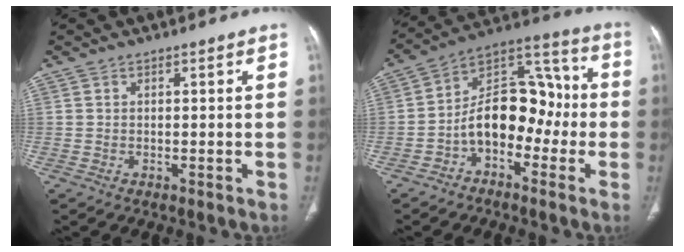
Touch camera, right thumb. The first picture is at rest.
{"total": 14.4, "force": [-3.3, 9.5, 10.3], "torque": [-0.128, 0.065, -0.066]}